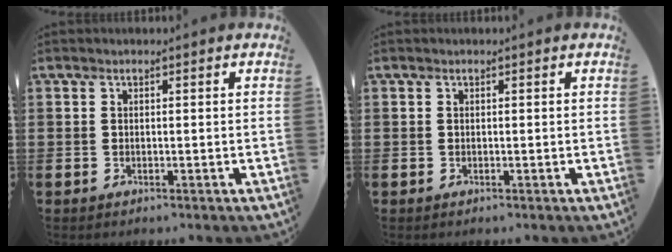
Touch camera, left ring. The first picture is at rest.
{"total": 0.0}